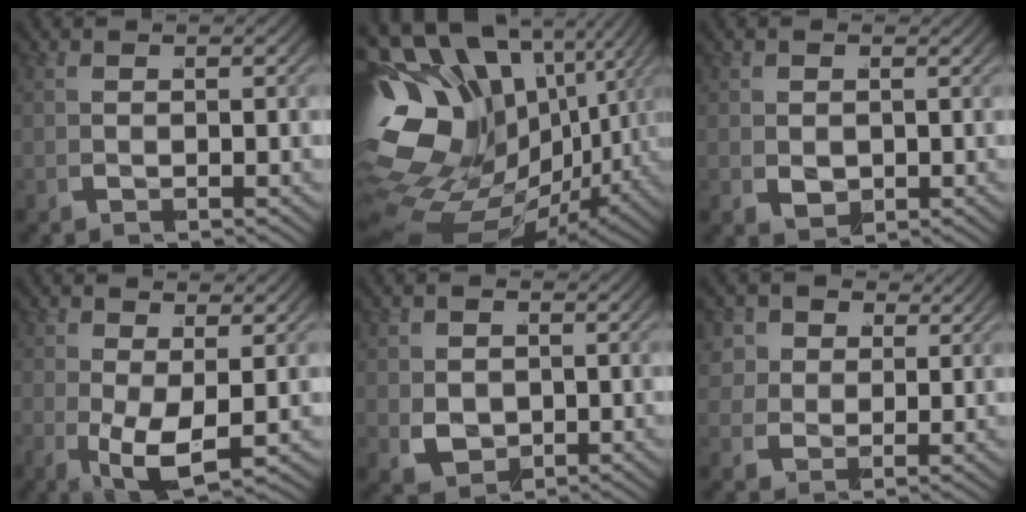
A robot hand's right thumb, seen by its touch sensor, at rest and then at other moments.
{"total": 22.5, "force": [-1.6, 16.8, 14.9], "torque": [-0.292, -0.058, -0.019]}
{"total": 2.2, "force": [0.0, 1.8, 1.2], "torque": [-0.023, -0.019, 0.006]}
{"total": 4.6, "force": [-0.5, 2.6, 3.7], "torque": [-0.069, -0.027, -0.003]}
{"total": 4.3, "force": [-0.5, 3.6, 2.3], "torque": [-0.064, -0.040, 0.004]}
{"total": 4.8, "force": [2.1, 3.9, 2.0], "torque": [-0.053, -0.010, 0.031]}